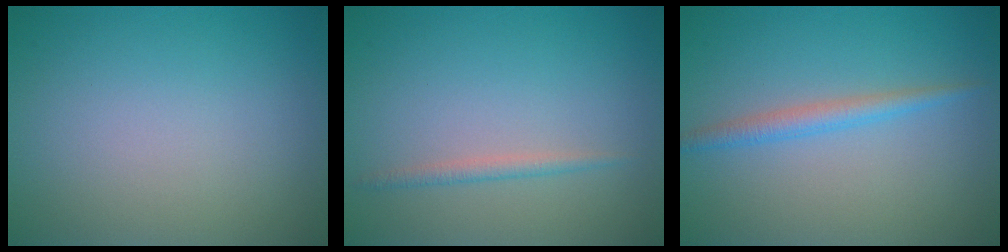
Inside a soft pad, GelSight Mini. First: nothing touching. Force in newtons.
{"total": 1.2, "press": 1.2, "slide": 0.0}
{"total": 1.9, "press": 1.9, "slide": 0.1}